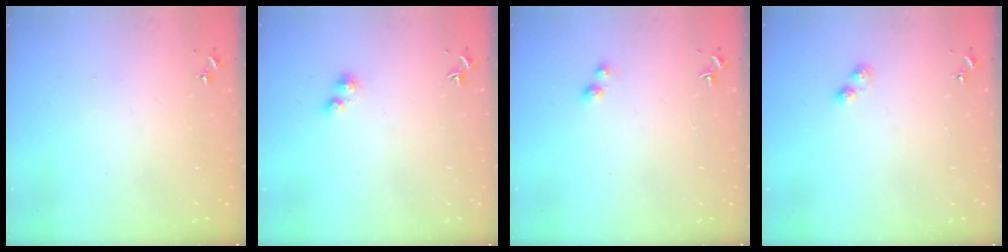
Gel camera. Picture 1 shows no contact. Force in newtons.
{"total": 2.4, "press": 2.3, "slide": 0.3}
{"total": 3.3, "press": 3.2, "slide": 0.5}
{"total": 3.6, "press": 3.6, "slide": 0.4}